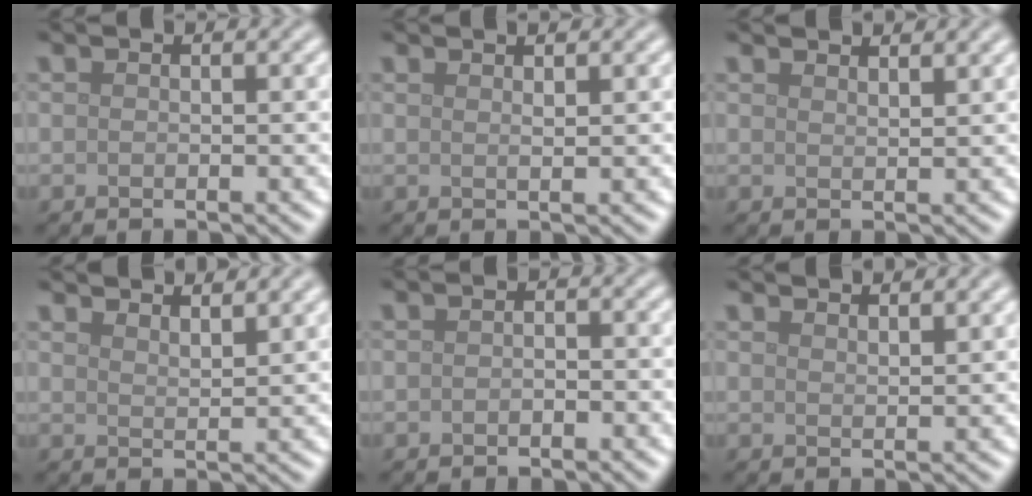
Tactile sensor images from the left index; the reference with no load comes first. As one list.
[{"total": 1.7, "force": [1.0, 0.5, 1.3], "torque": [-0.013, 0.004, 0.007]}, {"total": 2.5, "force": [2.3, 0.5, 0.8], "torque": [-0.004, 0.007, 0.025]}, {"total": 4.3, "force": [3.9, 1.0, 1.6], "torque": [-0.005, 0.013, 0.039]}, {"total": 0.8, "force": [-0.4, 0.5, 0.6], "torque": [-0.009, 0.000, -0.007]}, {"total": 3.5, "force": [3.2, 0.8, 1.2], "torque": [-0.001, 0.010, 0.030]}]